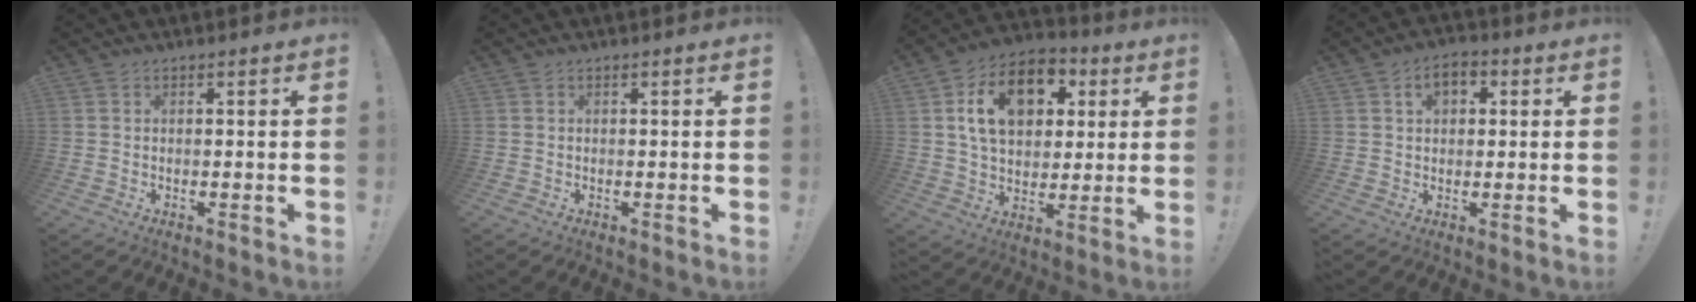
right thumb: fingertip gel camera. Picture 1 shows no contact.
{"total": 0.0}
{"total": 17.2, "force": [5.7, 11.8, 11.0], "torque": [-0.175, -0.003, 0.107]}
{"total": 5.7, "force": [1.8, 4.0, 3.7], "torque": [-0.052, 0.006, 0.030]}